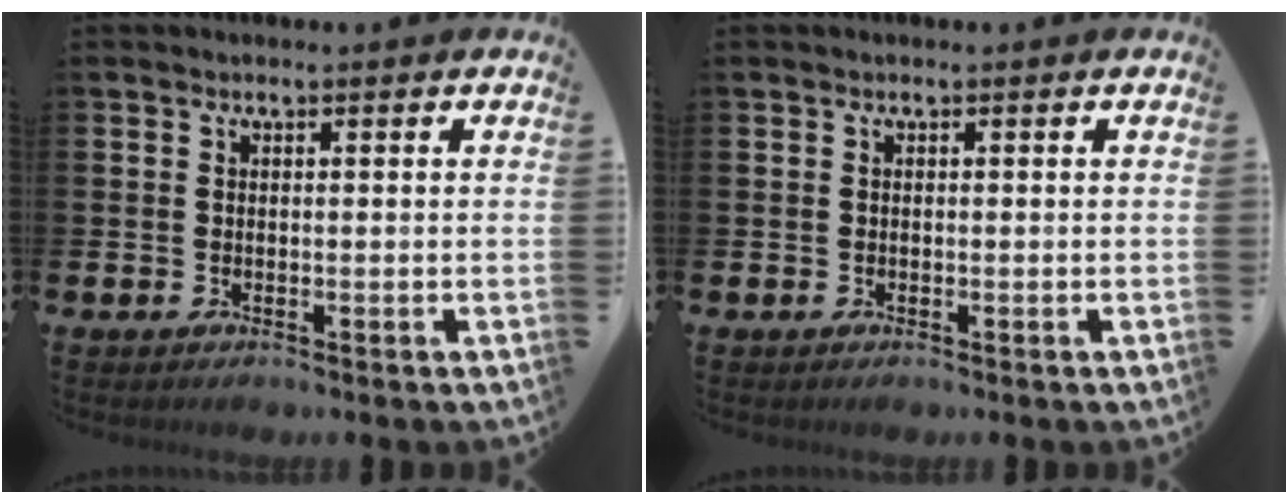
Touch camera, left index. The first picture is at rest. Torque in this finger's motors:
{"motor_torque": [-0.09, 0.00, -0.05, -0.01]}